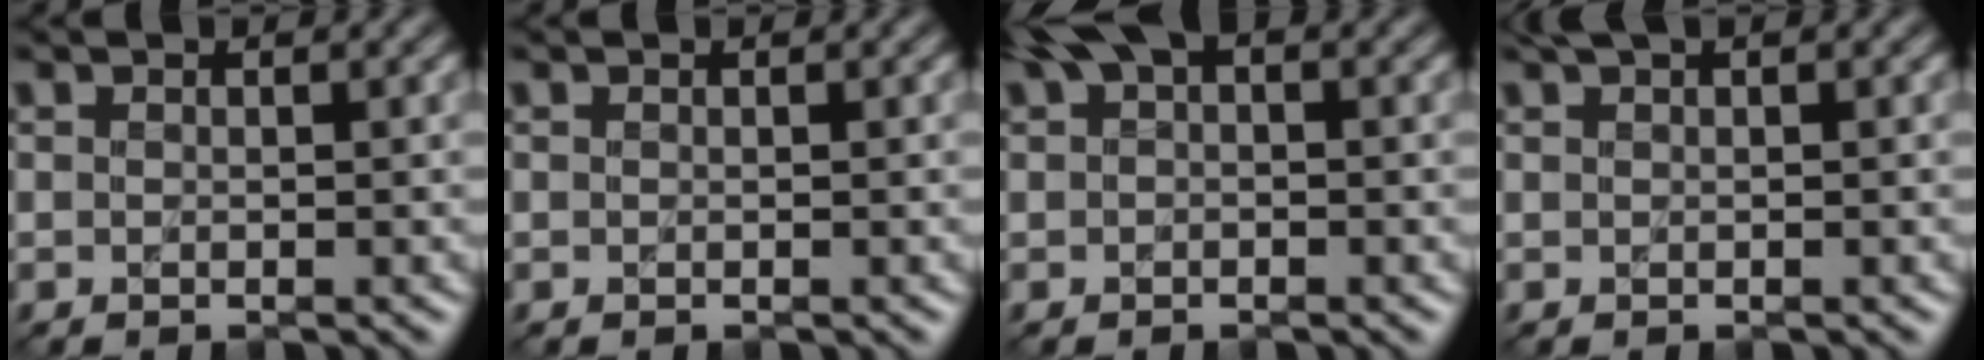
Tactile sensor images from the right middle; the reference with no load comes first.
{"total": 0.0}
{"total": 2.9, "force": [1.3, 1.1, 2.3], "torque": [-0.039, 0.010, 0.016]}
{"total": 1.6, "force": [1.1, 0.4, 1.1], "torque": [-0.014, -0.003, 0.007]}